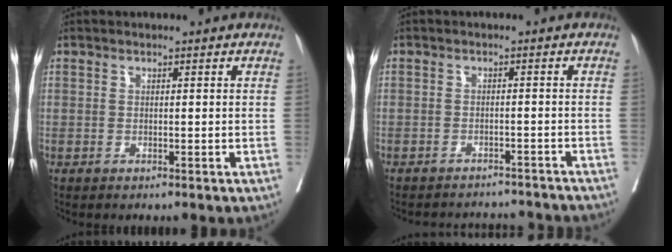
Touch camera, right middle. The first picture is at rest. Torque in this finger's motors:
{"motor_torque": [1.02, -1.12, 0.13, 0.04]}